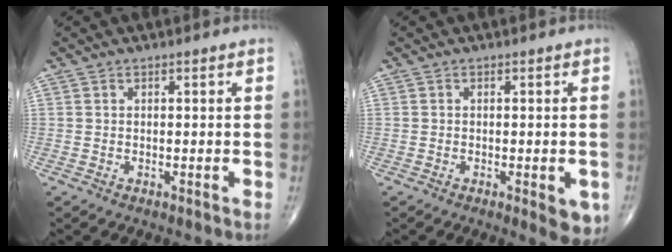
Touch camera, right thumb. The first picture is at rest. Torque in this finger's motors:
{"motor_torque": [0.80, 1.07, -0.02, -0.08, 0.17]}